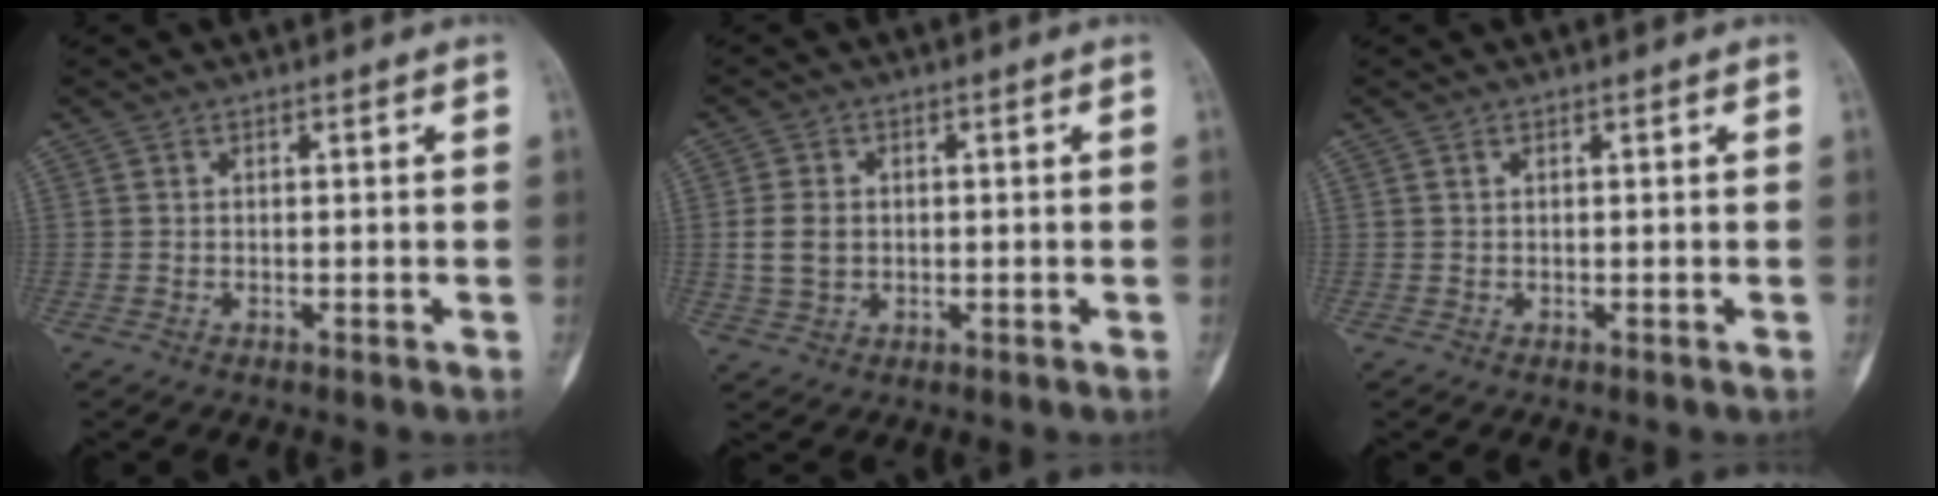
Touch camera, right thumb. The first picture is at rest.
{"total": 4.9, "force": [-0.1, 3.8, 3.1], "torque": [-0.053, 0.005, 0.001]}
{"total": 0.0}